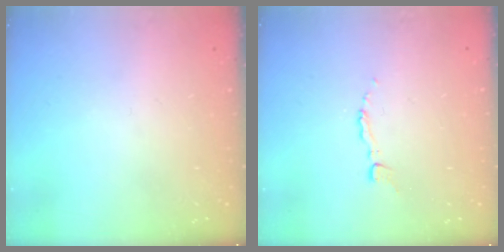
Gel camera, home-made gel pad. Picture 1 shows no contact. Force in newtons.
{"total": 2.7, "press": 2.7, "slide": 0.2}